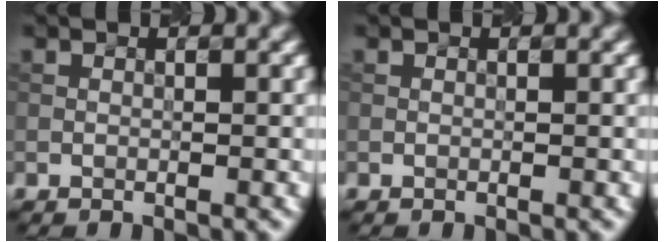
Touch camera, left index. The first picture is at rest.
{"total": 0.0}